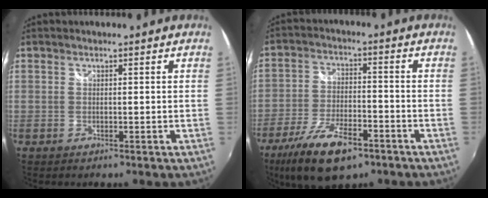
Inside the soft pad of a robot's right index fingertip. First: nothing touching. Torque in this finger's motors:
{"motor_torque": [1.12, -1.02, 0.65, 0.08]}